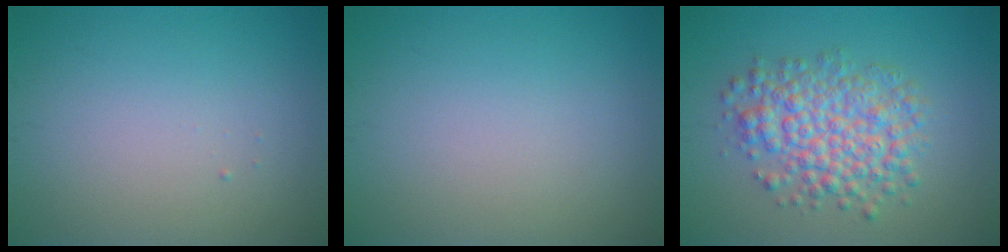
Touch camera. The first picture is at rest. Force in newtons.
{"total": 0.0}
{"total": 5.9, "press": 5.9, "slide": 0.1}